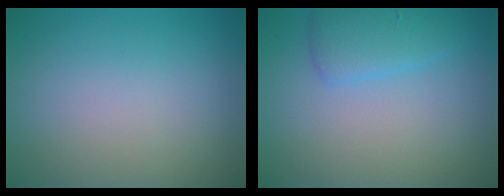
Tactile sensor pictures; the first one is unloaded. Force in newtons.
{"total": 2.4, "press": 2.4, "slide": 0.3}